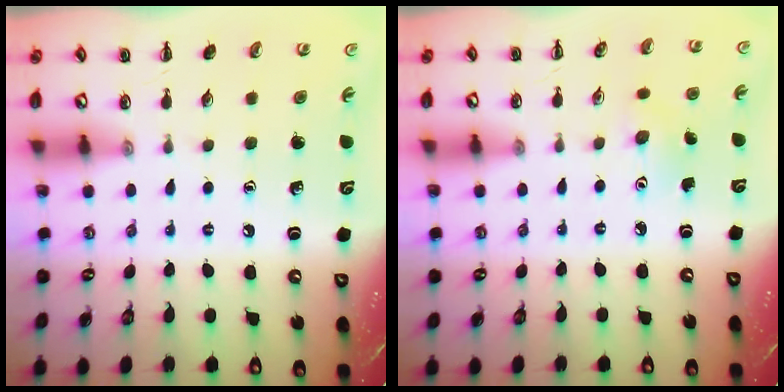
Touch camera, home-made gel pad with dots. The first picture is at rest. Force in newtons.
{"total": 4.3, "press": 4.2, "slide": 1.1}